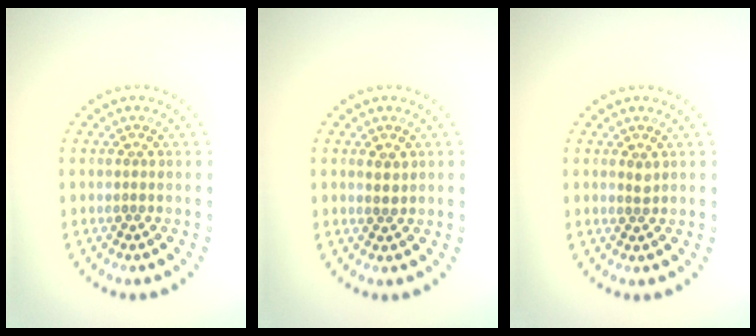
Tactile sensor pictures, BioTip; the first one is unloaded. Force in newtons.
{"total": 1.1, "press": 1.0, "slide": 0.6}
{"total": 0.7, "press": 0.6, "slide": 0.4}